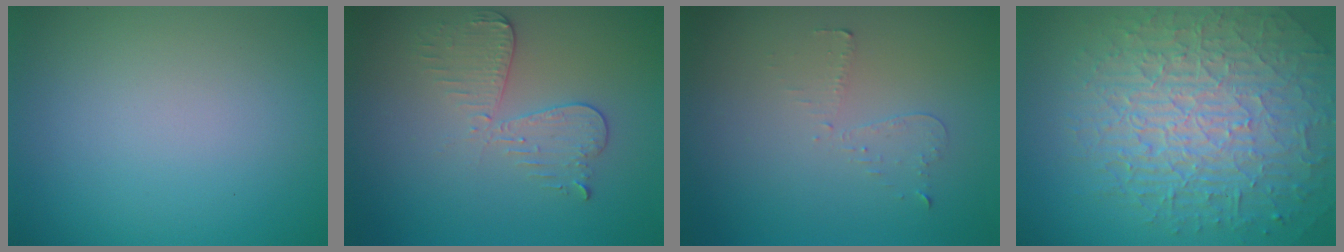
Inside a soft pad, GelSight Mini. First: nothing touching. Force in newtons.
{"total": 3.0, "press": 2.7, "slide": 1.2}
{"total": 0.9, "press": 0.8, "slide": 0.4}
{"total": 9.7, "press": 6.4, "slide": 7.3}